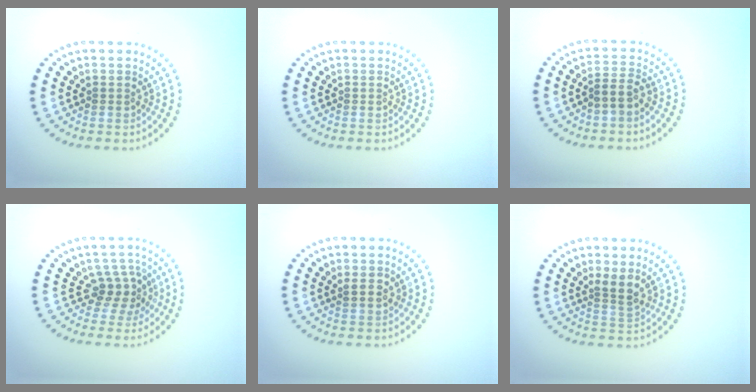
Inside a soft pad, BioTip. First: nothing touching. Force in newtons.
{"total": 0.0}
{"total": 1.9, "press": 1.5, "slide": 1.2}
{"total": 2.5, "press": 2.0, "slide": 1.5}
{"total": 0.8, "press": 0.7, "slide": 0.5}
{"total": 2.2, "press": 1.7, "slide": 1.4}